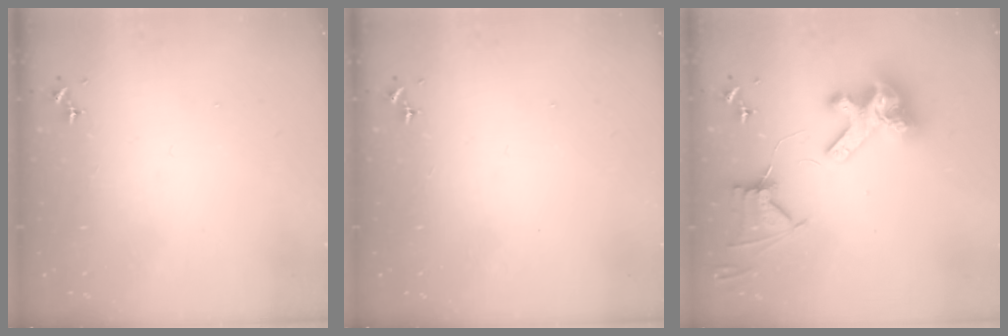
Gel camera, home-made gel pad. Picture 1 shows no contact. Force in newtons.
{"total": 0.0}
{"total": 14.2, "press": 14.1, "slide": 1.6}